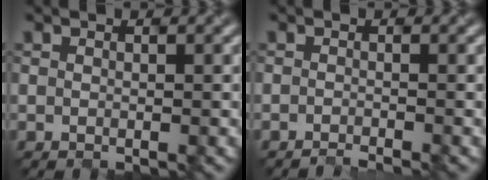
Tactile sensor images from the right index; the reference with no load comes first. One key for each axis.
{"total": 0.9, "fx": -0.7, "fy": 0.3, "fz": 0.5, "tx": 0.005, "ty": -0.009, "tz": -0.020}